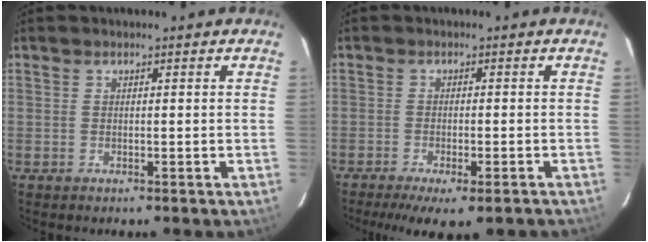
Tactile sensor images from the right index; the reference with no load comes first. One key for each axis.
{"total": 10.4, "fx": -7.7, "fy": 3.0, "fz": 6.4, "tx": -0.098, "ty": -0.009, "tz": -0.113}